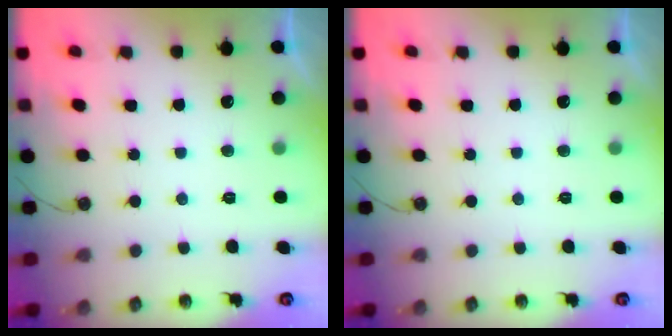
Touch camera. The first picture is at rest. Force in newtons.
{"total": 0.0}